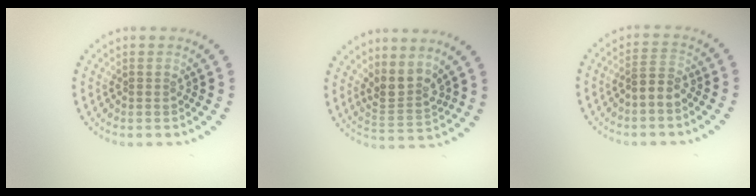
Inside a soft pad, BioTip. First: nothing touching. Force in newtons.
{"total": 2.9, "press": 2.3, "slide": 1.6}
{"total": 2.0, "press": 1.8, "slide": 0.9}